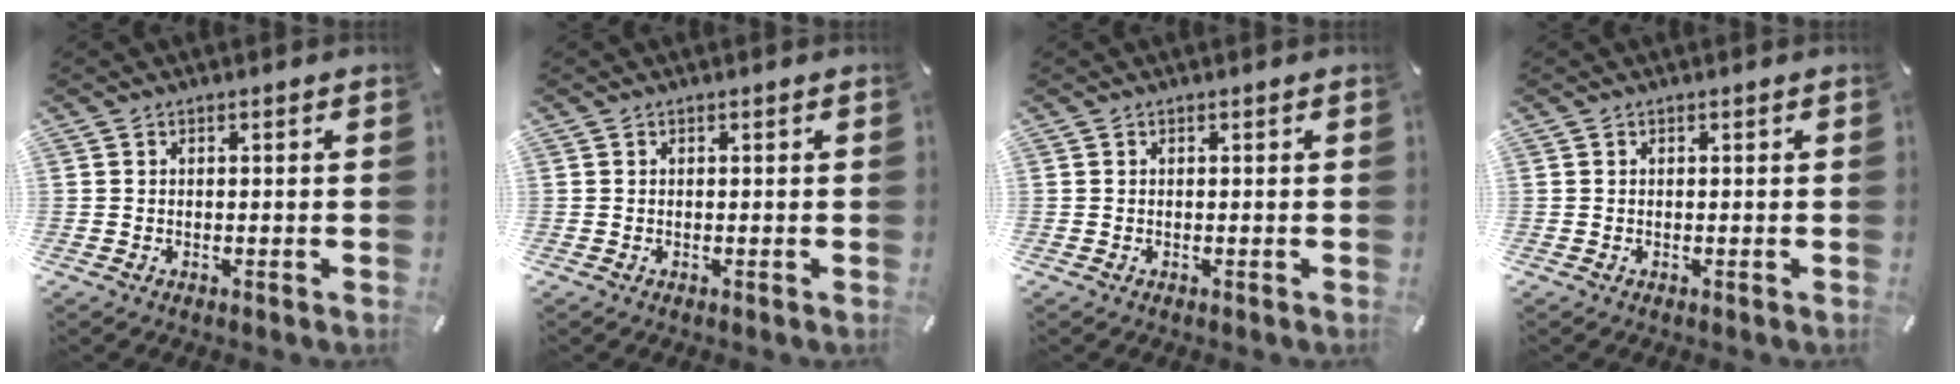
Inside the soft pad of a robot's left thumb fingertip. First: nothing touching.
{"total": 0.0}
{"total": 0.0}
{"total": 0.0}